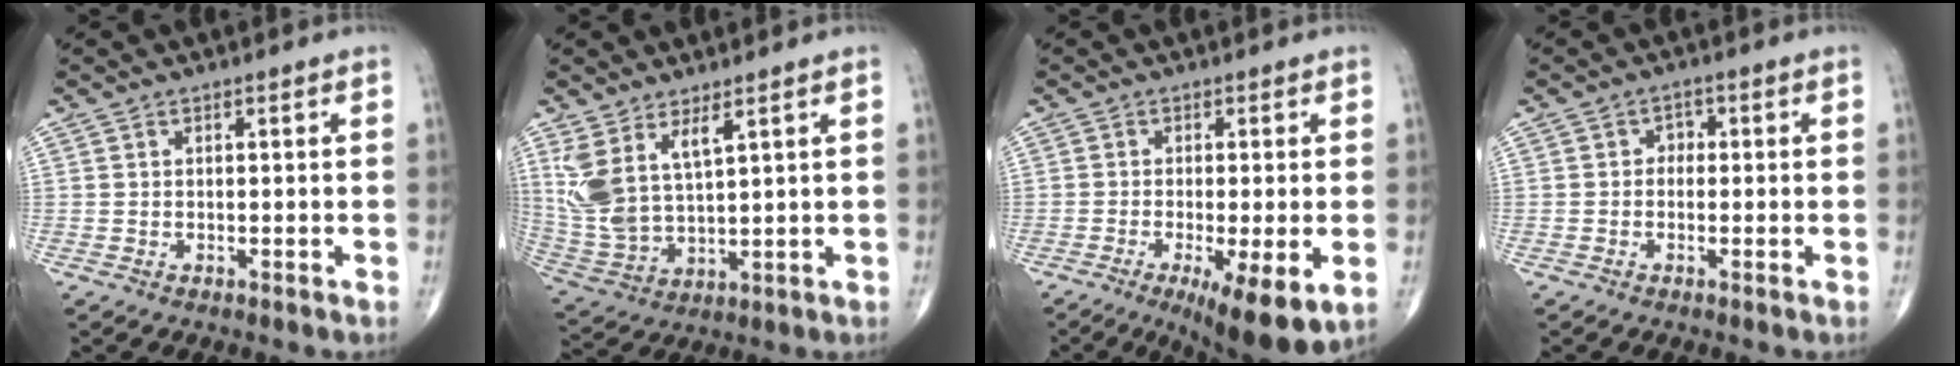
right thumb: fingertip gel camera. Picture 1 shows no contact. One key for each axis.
{"total": 10.0, "fx": 4.8, "fy": 4.0, "fz": 7.8, "tx": -0.165, "ty": -0.026, "tz": 0.111}
{"total": 11.1, "fx": -4.1, "fy": 2.7, "fz": 10.0, "tx": -0.154, "ty": -0.020, "tz": -0.060}
{"total": 1.9, "fx": -0.2, "fy": 1.6, "fz": 1.0, "tx": 0.003, "ty": 0.007, "tz": -0.013}